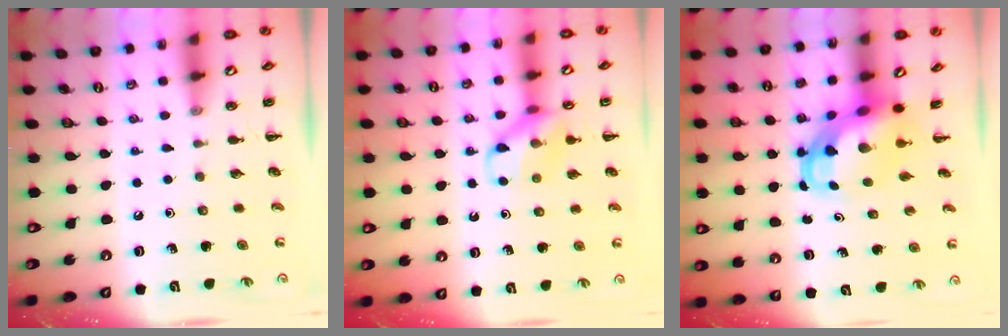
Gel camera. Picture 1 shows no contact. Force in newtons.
{"total": 12.7, "press": 12.6, "slide": 1.1}
{"total": 5.9, "press": 5.7, "slide": 1.5}